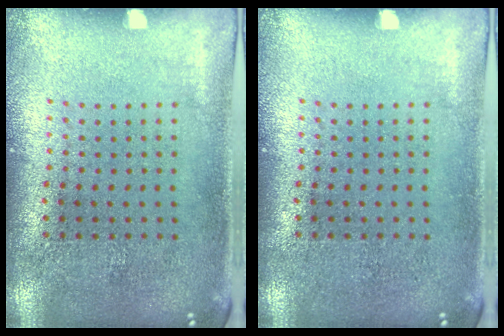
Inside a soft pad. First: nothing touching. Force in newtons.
{"total": 0.0}